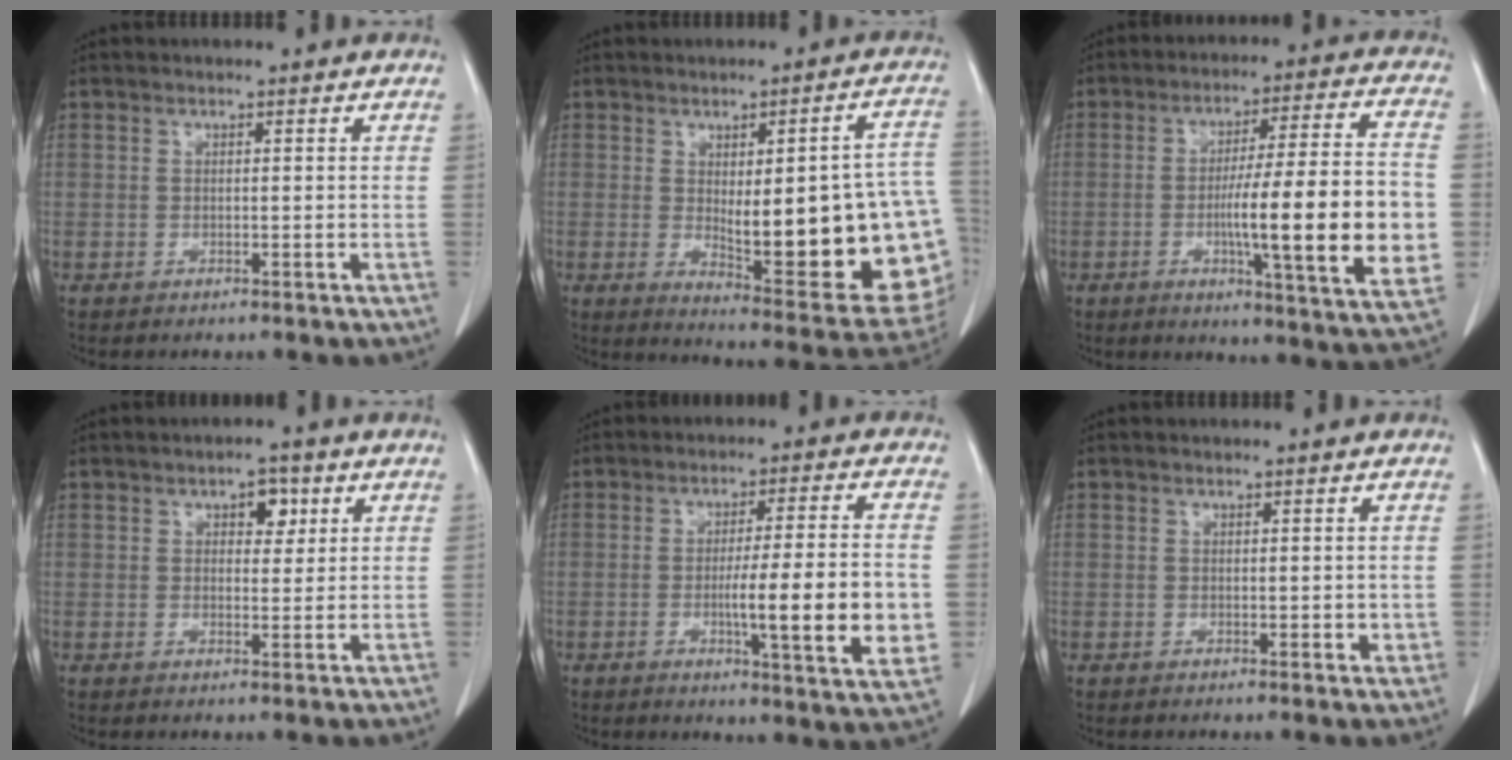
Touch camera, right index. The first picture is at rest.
{"total": 23.6, "force": [-1.8, 4.9, 23.0], "torque": [-0.207, 0.002, -0.004]}
{"total": 19.9, "force": [-3.0, 0.8, 19.6], "torque": [-0.249, 0.001, -0.041]}
{"total": 3.5, "force": [1.6, 2.0, 2.4], "torque": [-0.030, 0.006, 0.022]}
{"total": 14.1, "force": [-2.3, 0.3, 13.9], "torque": [-0.190, -0.015, -0.036]}
{"total": 1.9, "force": [0.1, 0.9, 1.7], "torque": [-0.019, -0.004, 0.004]}